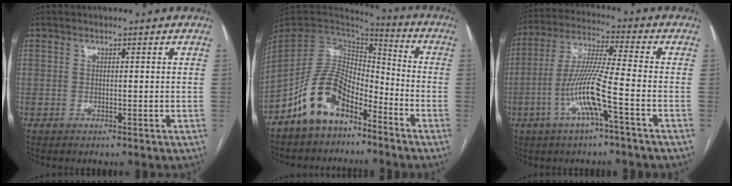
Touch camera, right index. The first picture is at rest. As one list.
[{"total": 11.6, "force": [-7.2, 6.1, 6.8], "torque": [-0.141, 0.025, -0.138]}, {"total": 10.7, "force": [-3.8, 0.0, 10.0], "torque": [-0.205, 0.003, -0.076]}]